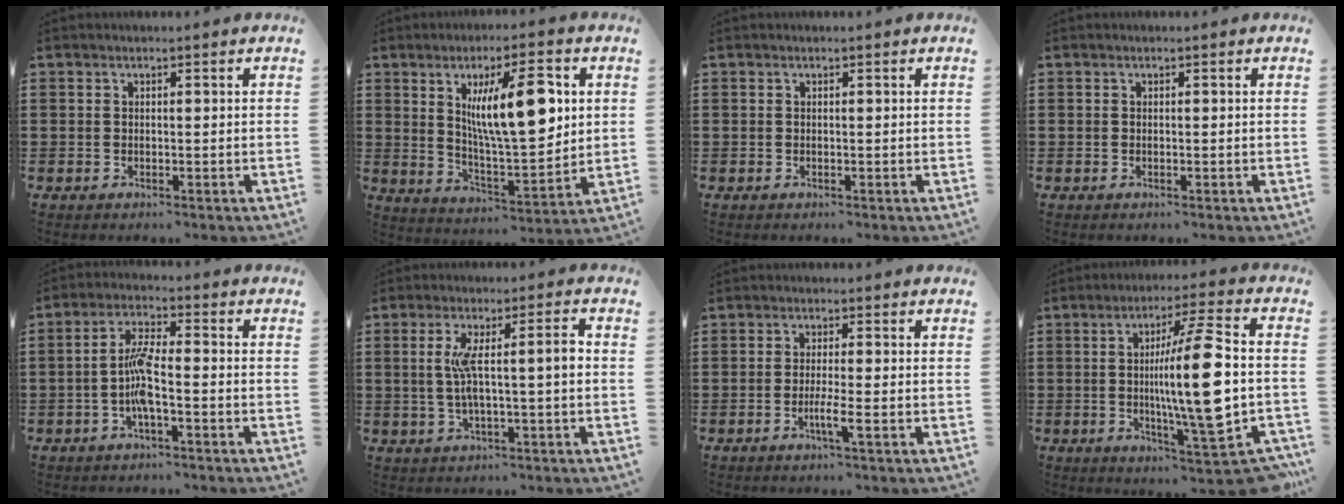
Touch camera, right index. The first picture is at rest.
{"total": 13.5, "force": [3.9, 4.3, 12.2], "torque": [-0.210, 0.004, 0.063]}
{"total": 0.0}
{"total": 0.0}
{"total": 5.9, "force": [-1.7, 1.1, 5.5], "torque": [-0.127, -0.006, -0.041]}
{"total": 6.9, "force": [0.3, 0.6, 6.9], "torque": [-0.126, 0.001, -0.002]}
{"total": 3.3, "force": [-1.4, 0.0, 3.0], "torque": [-0.053, -0.008, -0.026]}
{"total": 14.7, "force": [-1.4, 2.1, 14.5], "torque": [-0.235, -0.013, -0.031]}